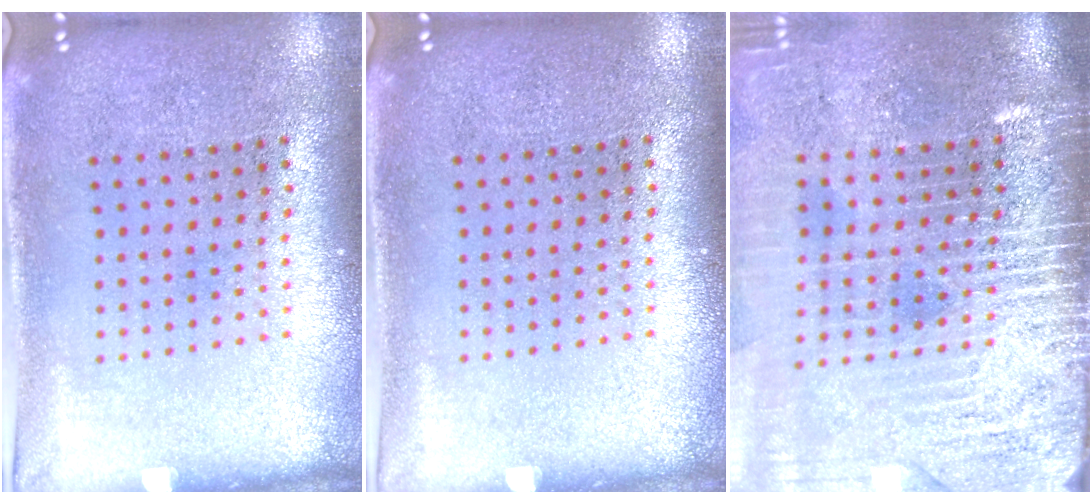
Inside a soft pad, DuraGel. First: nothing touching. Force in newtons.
{"total": 0.0}
{"total": 4.5, "press": 3.8, "slide": 2.4}